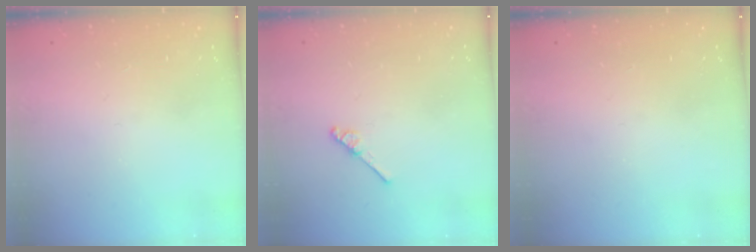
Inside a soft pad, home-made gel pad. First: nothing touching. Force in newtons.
{"total": 3.0, "press": 2.9, "slide": 0.5}
{"total": 0.0}